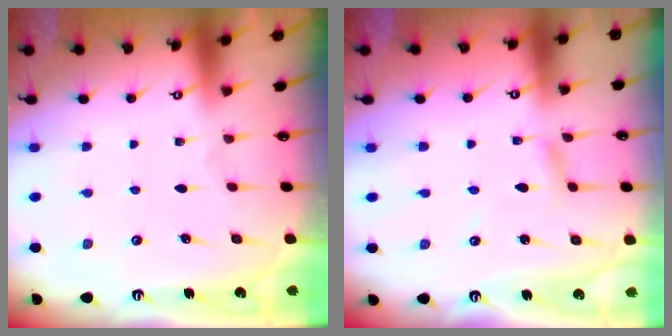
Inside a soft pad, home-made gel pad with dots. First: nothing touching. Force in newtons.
{"total": 3.3, "press": 3.2, "slide": 0.3}